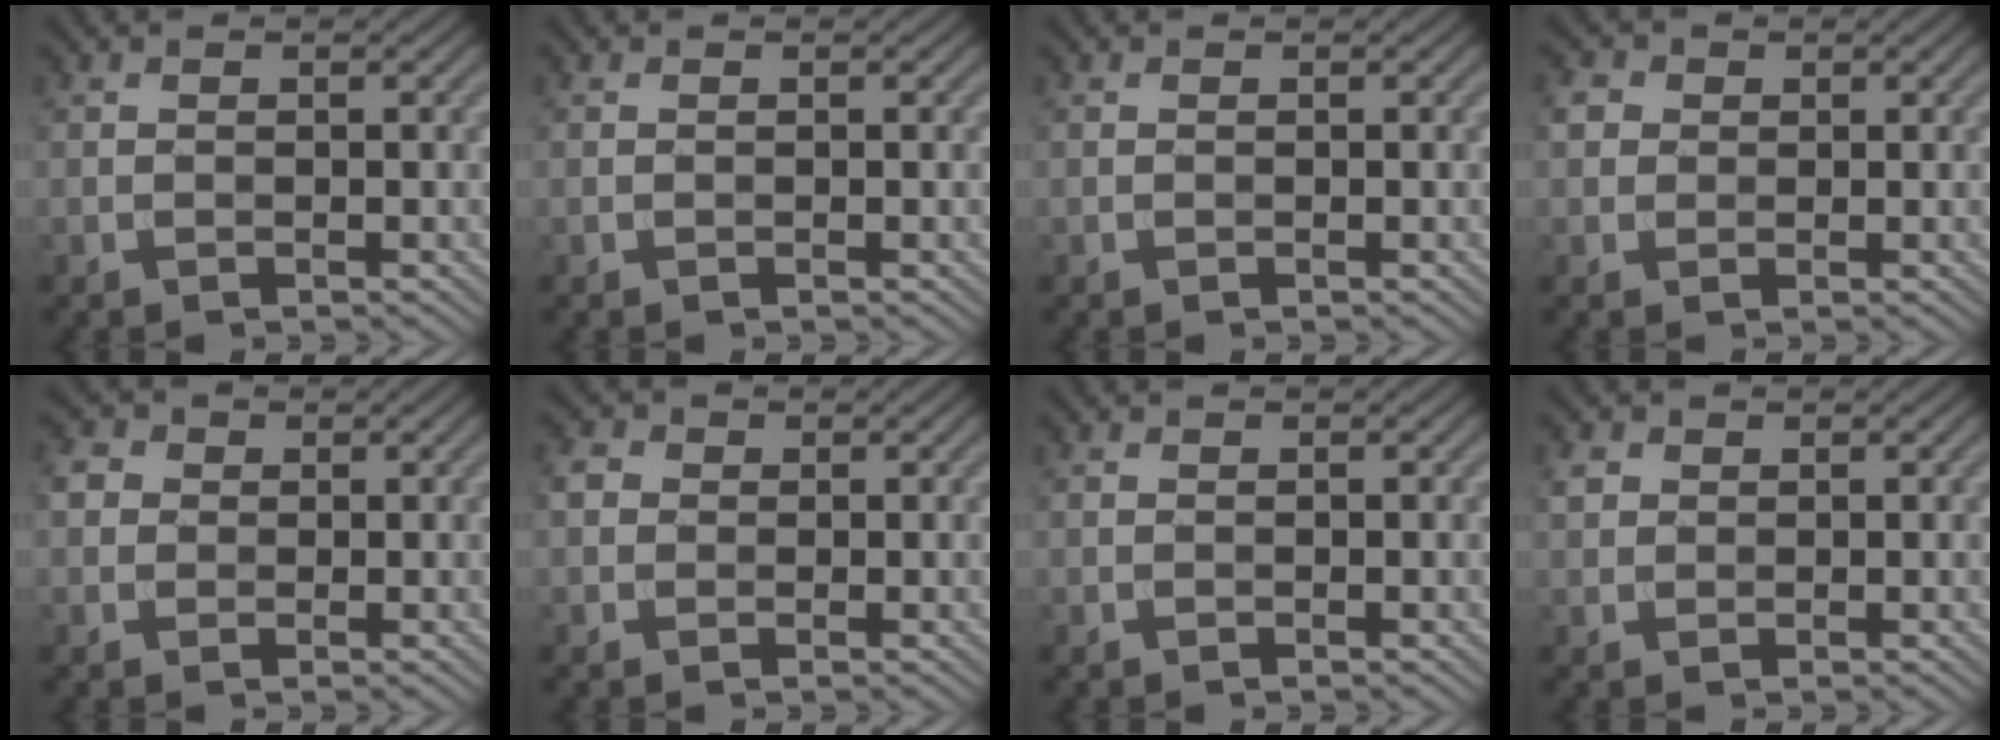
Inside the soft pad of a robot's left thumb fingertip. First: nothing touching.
{"total": 0.0}
{"total": 0.0}
{"total": 2.7, "force": [0.6, 2.4, 1.0], "torque": [-0.028, 0.004, 0.006]}
{"total": 2.9, "force": [0.5, 2.6, 1.1], "torque": [-0.033, 0.008, 0.001]}
{"total": 2.3, "force": [0.2, 2.1, 0.8], "torque": [-0.025, 0.005, -0.003]}
{"total": 0.0}
{"total": 1.6, "force": [0.6, 1.3, 0.5], "torque": [-0.014, 0.001, 0.012]}